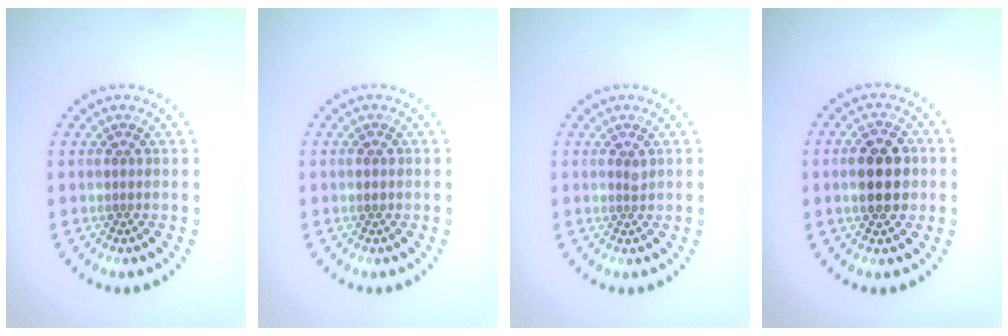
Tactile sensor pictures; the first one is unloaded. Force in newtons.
{"total": 0.9, "press": 0.8, "slide": 0.2}
{"total": 0.6, "press": 0.5, "slide": 0.4}
{"total": 4.8, "press": 4.8, "slide": 0.3}